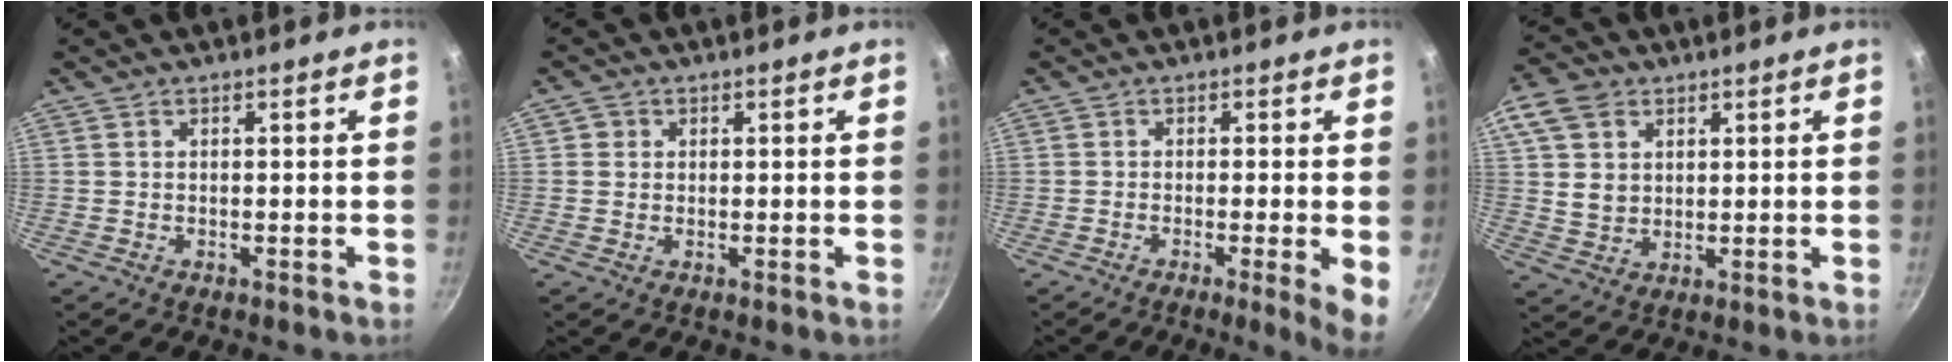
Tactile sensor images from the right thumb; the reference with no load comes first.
{"total": 1.8, "force": [0.3, 1.7, 0.4], "torque": [0.001, 0.001, 0.000]}
{"total": 5.7, "force": [-1.1, 0.5, 5.6], "torque": [-0.070, -0.004, -0.018]}
{"total": 9.3, "force": [3.3, 7.2, 4.7], "torque": [-0.063, -0.011, 0.059]}